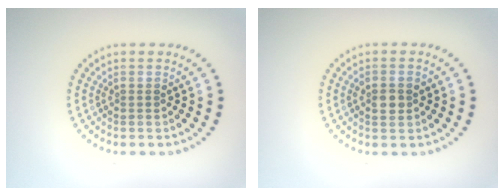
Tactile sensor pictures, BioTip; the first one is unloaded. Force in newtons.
{"total": 2.2, "press": 2.2, "slide": 0.2}